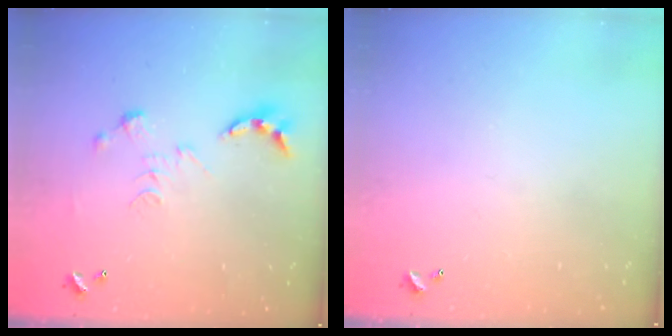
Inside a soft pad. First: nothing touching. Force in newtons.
{"total": 0.0}